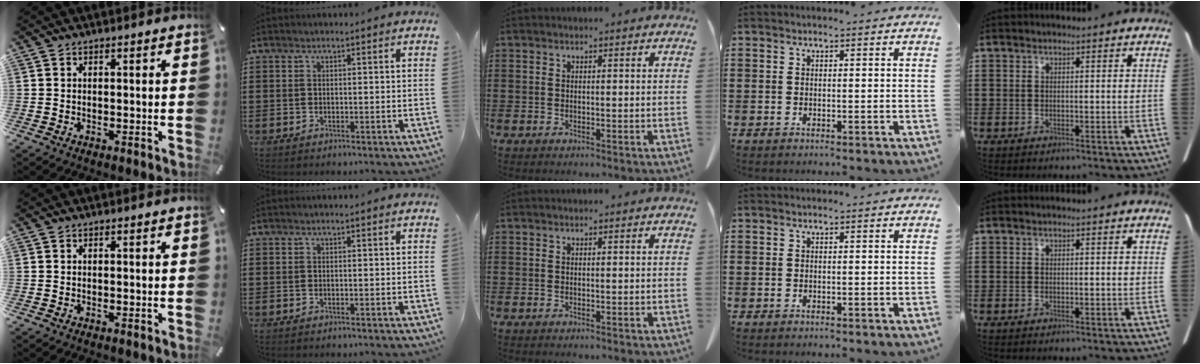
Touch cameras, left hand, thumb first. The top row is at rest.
{}